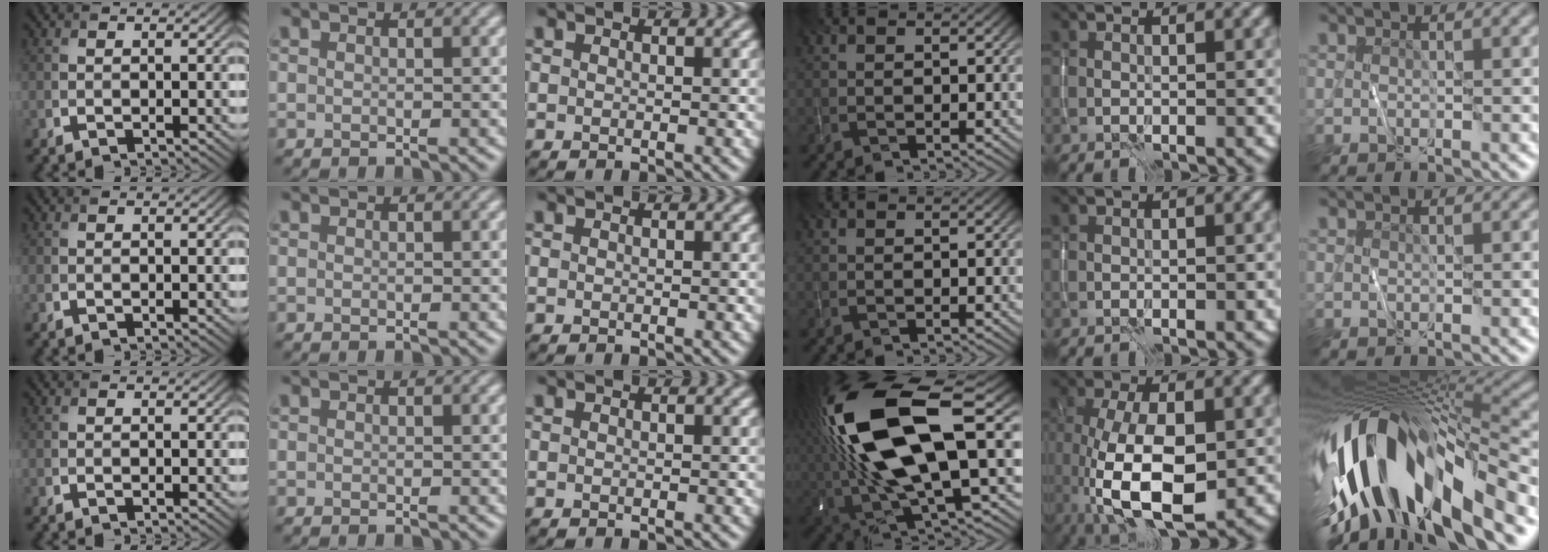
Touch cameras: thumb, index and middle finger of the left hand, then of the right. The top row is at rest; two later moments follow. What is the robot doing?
{"motion": "wipe", "object": "whiteboard"}